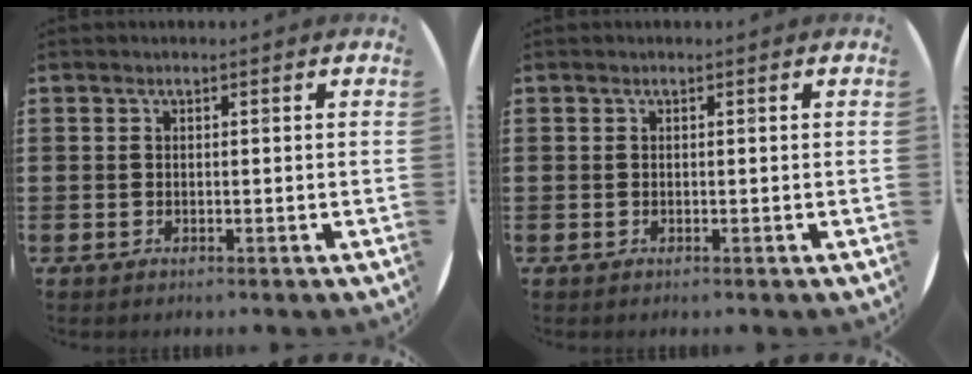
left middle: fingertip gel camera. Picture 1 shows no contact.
{"total": 0.0}